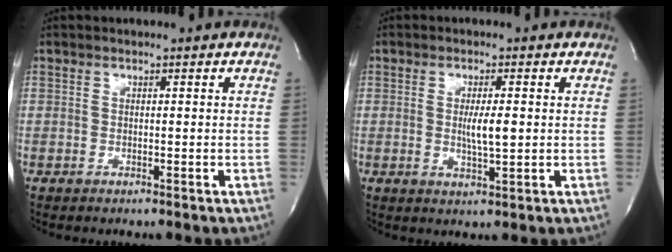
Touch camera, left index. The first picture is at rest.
{"total": 3.9, "force": [0.2, 0.6, 3.9], "torque": [-0.071, -0.005, 0.004]}